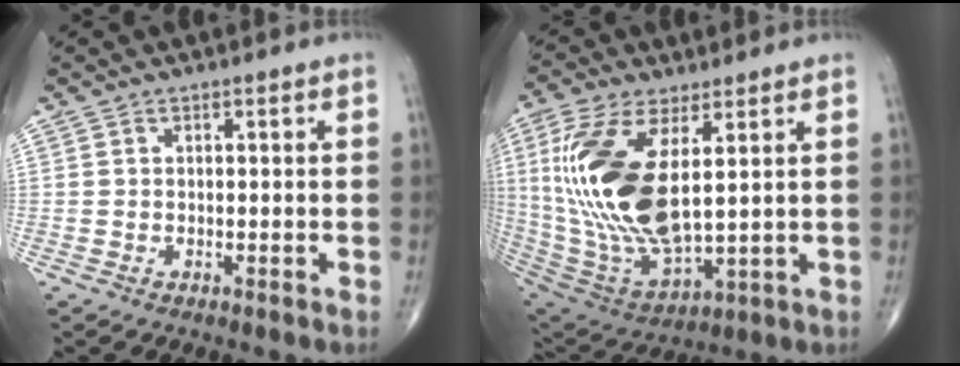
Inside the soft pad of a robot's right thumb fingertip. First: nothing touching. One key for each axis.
{"total": 21.4, "fx": 4.2, "fy": 9.2, "fz": 18.9, "tx": -0.400, "ty": -0.032, "tz": 0.090}